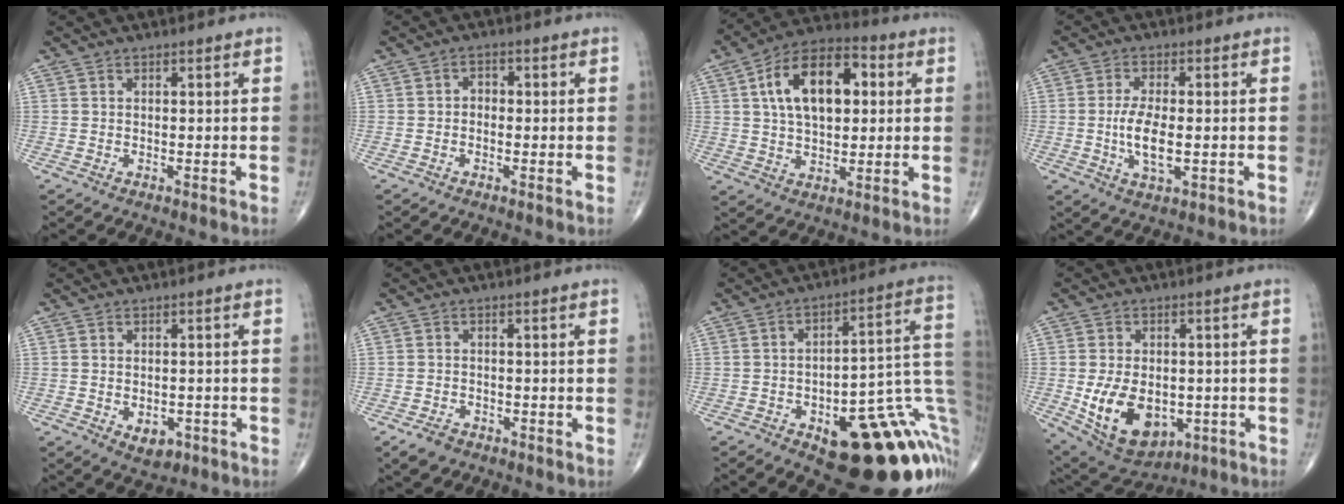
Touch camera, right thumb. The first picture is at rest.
{"total": 2.1, "force": [-0.4, 1.6, 1.3], "torque": [-0.006, 0.011, -0.015]}
{"total": 16.6, "force": [3.6, 9.5, 13.2], "torque": [-0.203, 0.018, 0.052]}
{"total": 7.2, "force": [-0.9, 3.0, 6.5], "torque": [-0.130, -0.006, -0.016]}
{"total": 4.5, "force": [-1.6, 3.0, 2.9], "torque": [-0.032, 0.007, -0.013]}
{"total": 5.0, "force": [-3.2, 3.2, 2.1], "torque": [-0.034, 0.009, -0.050]}
{"total": 25.1, "force": [-7.4, 10.1, 21.8], "torque": [-0.191, 0.056, -0.084]}
{"total": 14.9, "force": [-3.4, 9.9, 10.5], "torque": [-0.159, 0.000, -0.029]}